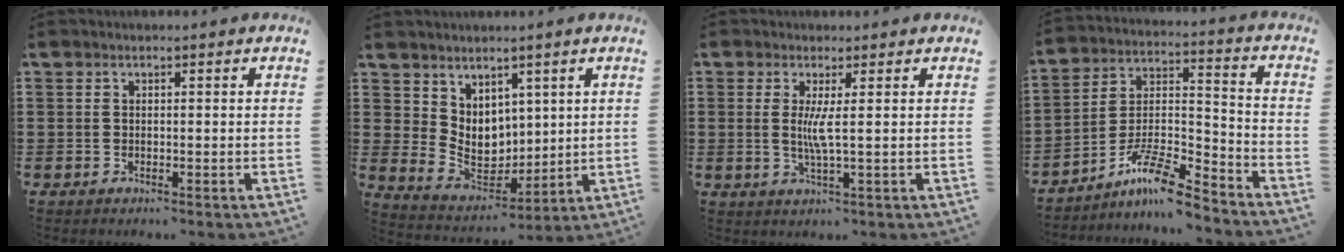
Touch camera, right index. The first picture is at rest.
{"total": 6.2, "force": [3.5, 4.8, 1.7], "torque": [-0.049, -0.014, 0.071]}
{"total": 3.8, "force": [0.5, -0.1, 3.8], "torque": [-0.080, -0.010, 0.004]}
{"total": 9.9, "force": [-8.1, 1.3, 5.5], "torque": [-0.106, 0.010, -0.156]}